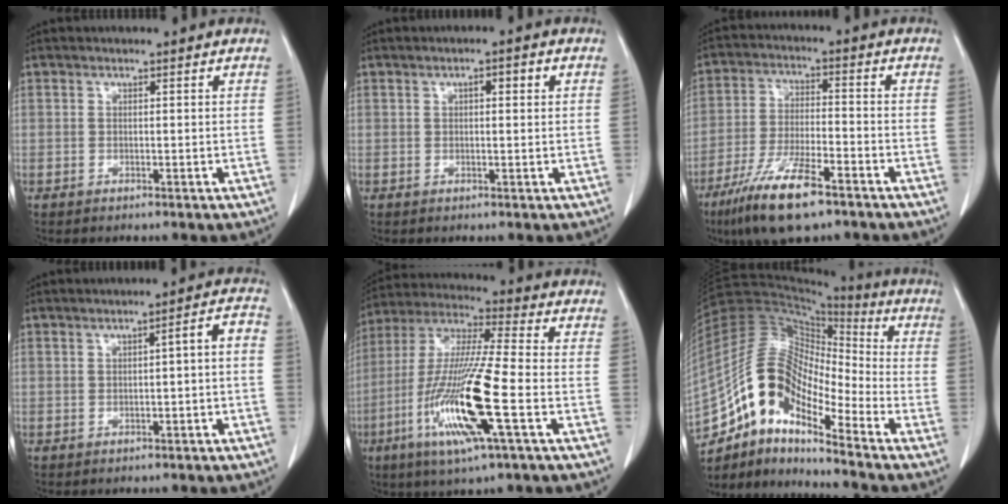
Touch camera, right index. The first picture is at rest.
{"total": 2.7, "force": [0.7, 0.9, 2.5], "torque": [-0.047, 0.010, 0.012]}
{"total": 12.9, "force": [-8.4, 2.9, 9.4], "torque": [-0.186, -0.020, -0.147]}
{"total": 4.3, "force": [-0.8, 1.0, 4.1], "torque": [-0.056, 0.026, -0.008]}
{"total": 18.1, "force": [-5.9, 1.1, 17.1], "torque": [-0.359, -0.022, -0.113]}
{"total": 16.8, "force": [-10.5, 6.0, 11.6], "torque": [-0.230, 0.045, -0.191]}